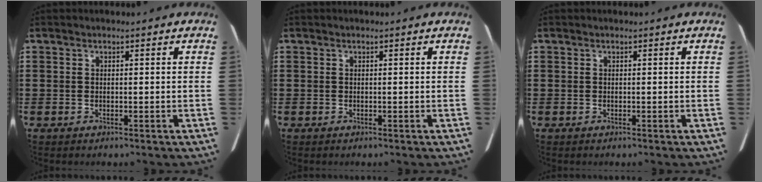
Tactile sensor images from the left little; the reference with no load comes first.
{"total": 0.0}
{"total": 0.0}